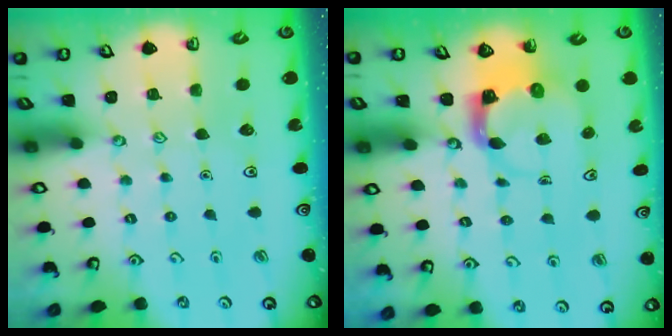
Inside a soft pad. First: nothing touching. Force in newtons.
{"total": 4.0, "press": 3.9, "slide": 0.6}